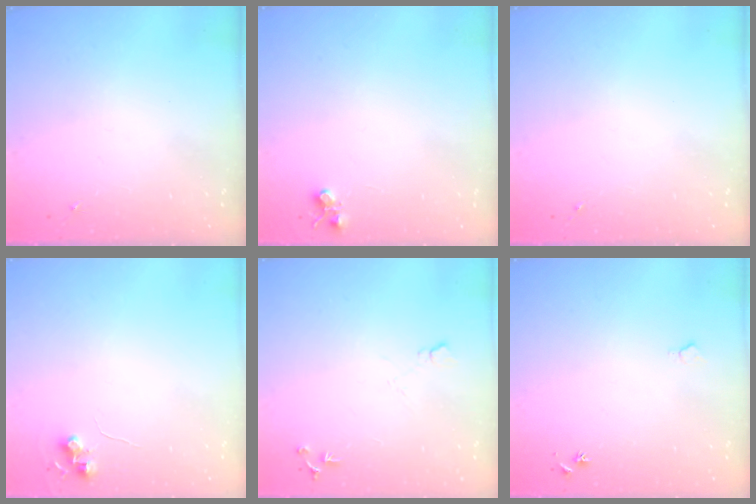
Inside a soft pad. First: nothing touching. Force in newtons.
{"total": 4.8, "press": 4.8, "slide": 0.7}
{"total": 0.0}
{"total": 6.0, "press": 5.9, "slide": 0.7}
{"total": 6.1, "press": 6.0, "slide": 1.0}
{"total": 5.6, "press": 5.5, "slide": 0.7}